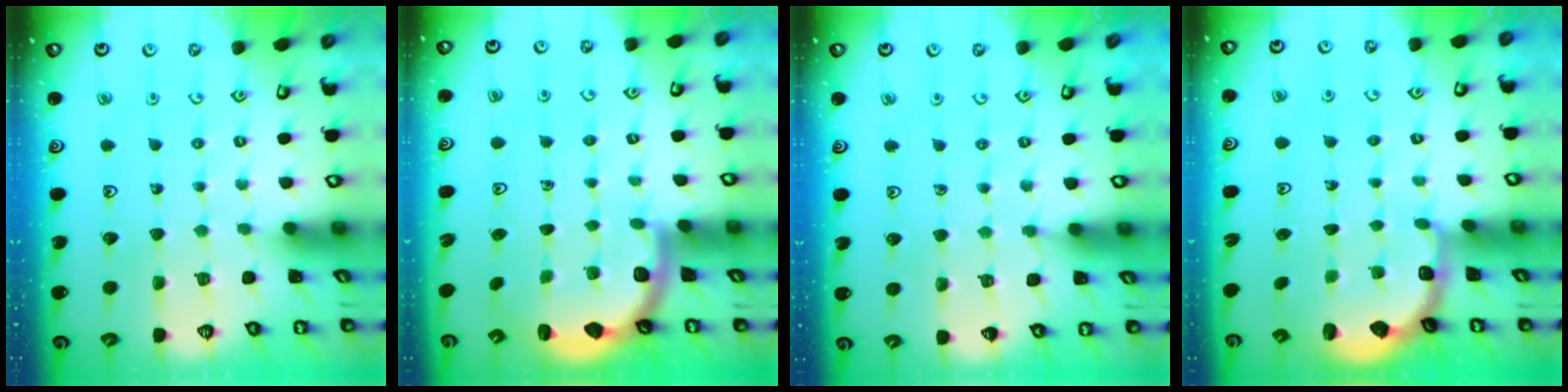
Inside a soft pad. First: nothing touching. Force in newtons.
{"total": 2.6, "press": 2.5, "slide": 0.6}
{"total": 5.5, "press": 5.4, "slide": 0.7}
{"total": 2.8, "press": 2.1, "slide": 1.9}